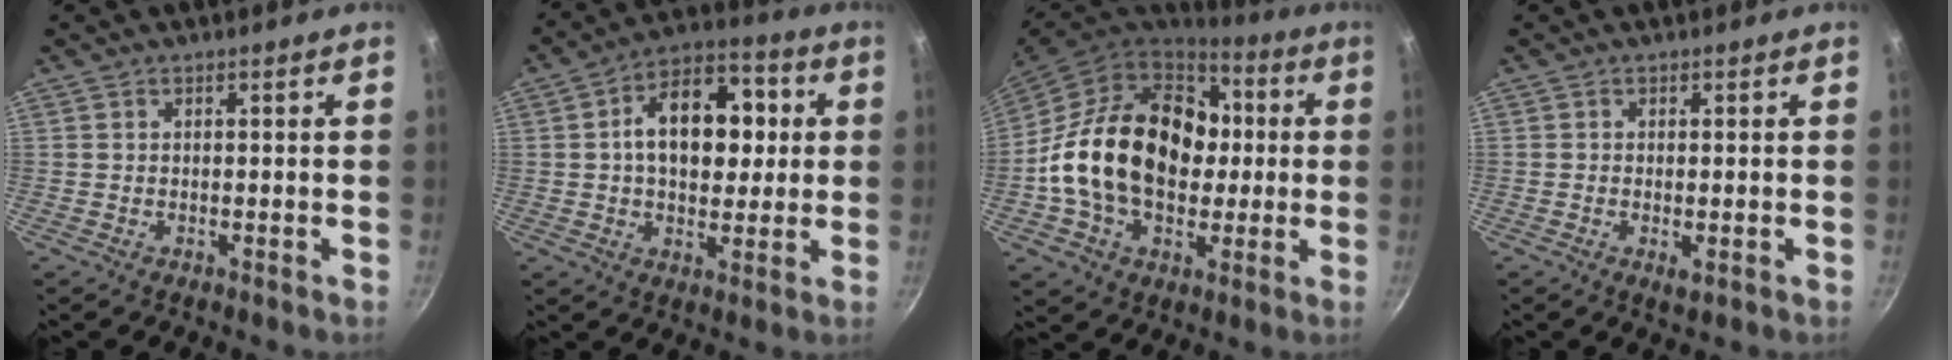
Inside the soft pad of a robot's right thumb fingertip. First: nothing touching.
{"total": 16.1, "force": [2.1, 10.5, 11.9], "torque": [-0.138, 0.022, 0.019]}
{"total": 24.9, "force": [0.6, 18.0, 17.2], "torque": [-0.264, 0.037, 0.012]}
{"total": 1.9, "force": [-0.5, 0.8, 1.6], "torque": [-0.033, -0.005, -0.009]}